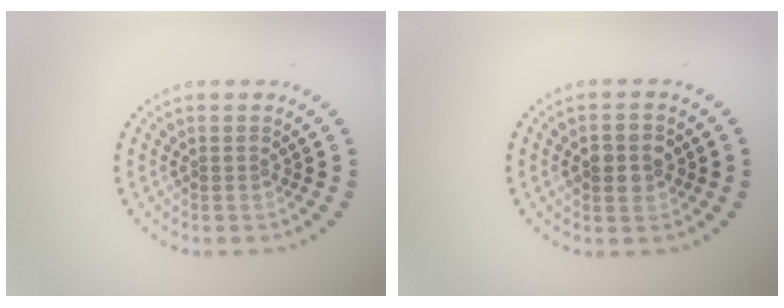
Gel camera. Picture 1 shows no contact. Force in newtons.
{"total": 2.3, "press": 2.3, "slide": 0.1}